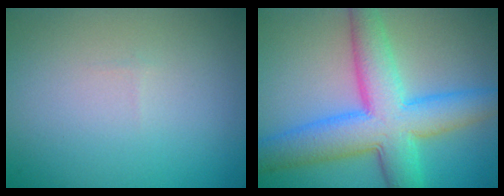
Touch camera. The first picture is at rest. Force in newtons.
{"total": 8.9, "press": 8.9, "slide": 0.1}